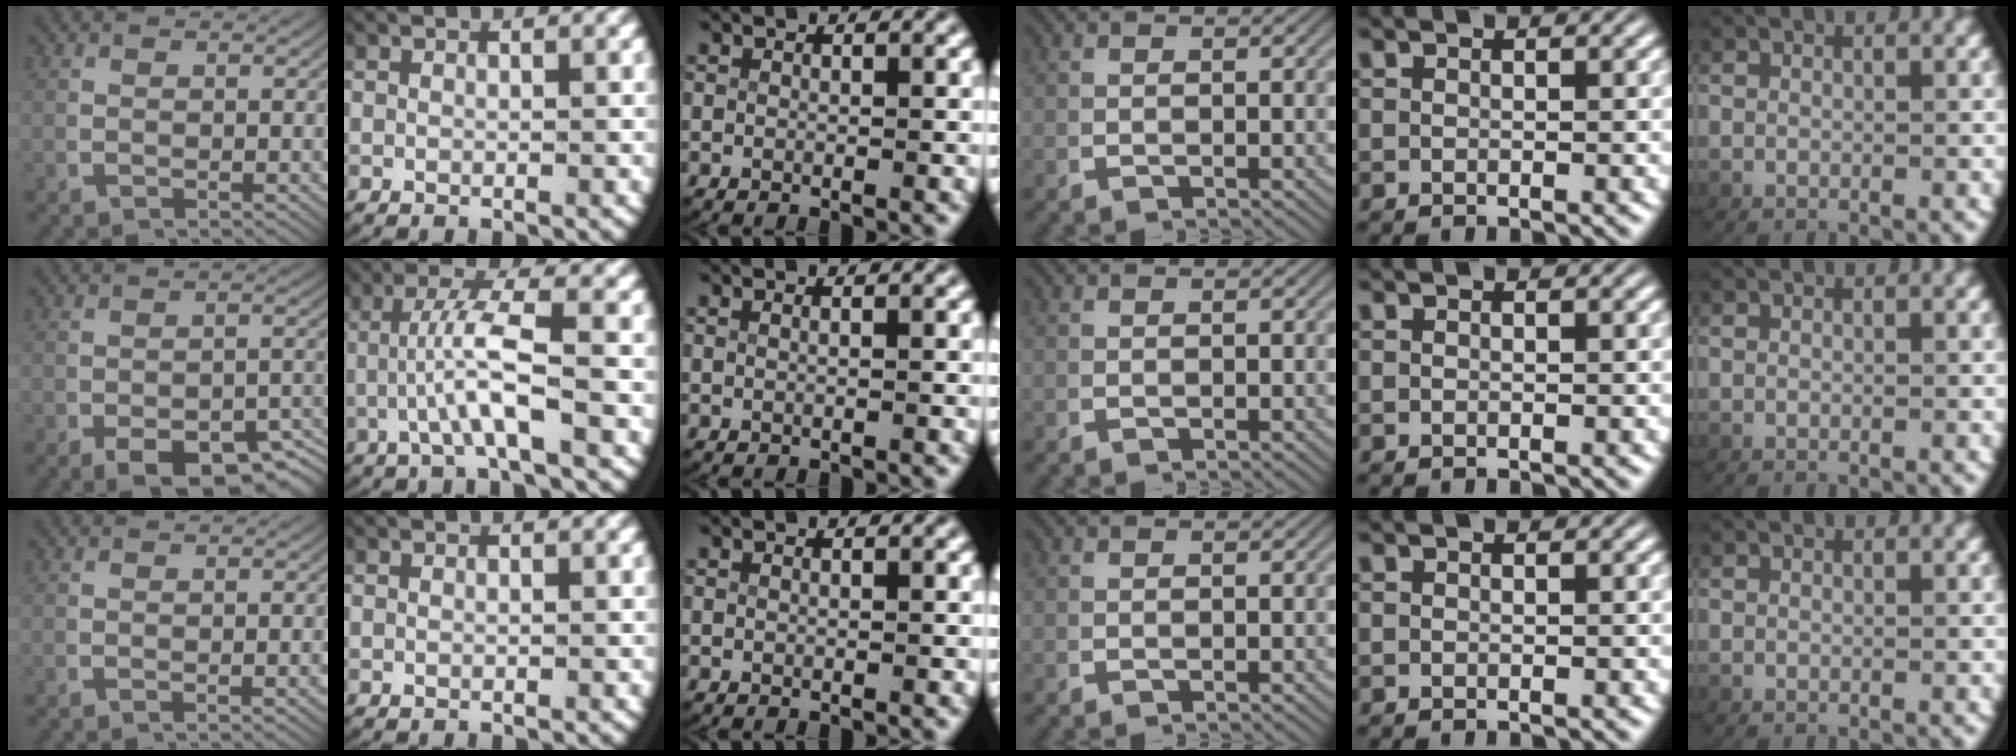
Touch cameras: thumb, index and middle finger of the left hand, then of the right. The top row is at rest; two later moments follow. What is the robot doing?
{"motion": "lift_and_place", "object": "keyboard"}